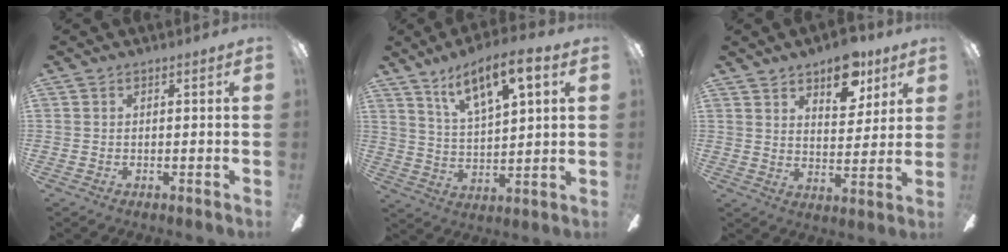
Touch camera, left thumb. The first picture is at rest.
{"total": 11.3, "force": [7.8, 3.3, 7.5], "torque": [-0.126, -0.037, 0.135]}
{"total": 10.4, "force": [7.2, 5.3, 5.4], "torque": [-0.059, -0.028, 0.123]}